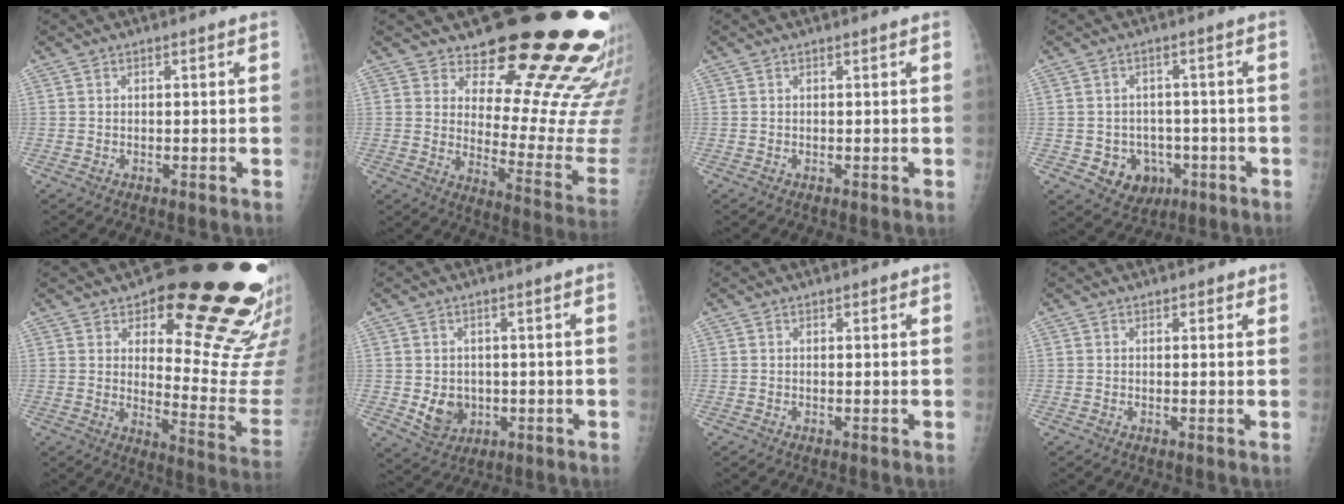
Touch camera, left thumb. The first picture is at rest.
{"total": 23.7, "force": [19.8, 6.9, 11.1], "torque": [-0.103, -0.175, 0.253]}
{"total": 0.0}
{"total": 7.1, "force": [-2.2, 6.2, 2.7], "torque": [-0.015, 0.014, -0.020]}
{"total": 22.7, "force": [15.8, 8.1, 14.2], "torque": [-0.125, -0.119, 0.205]}
{"total": 5.3, "force": [-0.4, 4.5, 2.8], "torque": [-0.026, -0.004, 0.009]}
{"total": 0.5, "force": [0.4, 0.3, 0.2], "torque": [-0.003, -0.003, 0.004]}
{"total": 1.4, "force": [0.9, 0.8, 0.6], "torque": [0.005, -0.003, 0.007]}